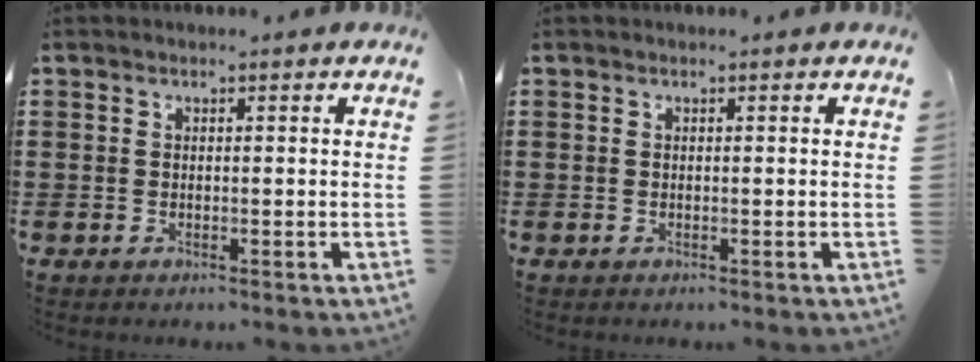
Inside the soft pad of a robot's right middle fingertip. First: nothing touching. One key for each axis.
{"total": 0.0}